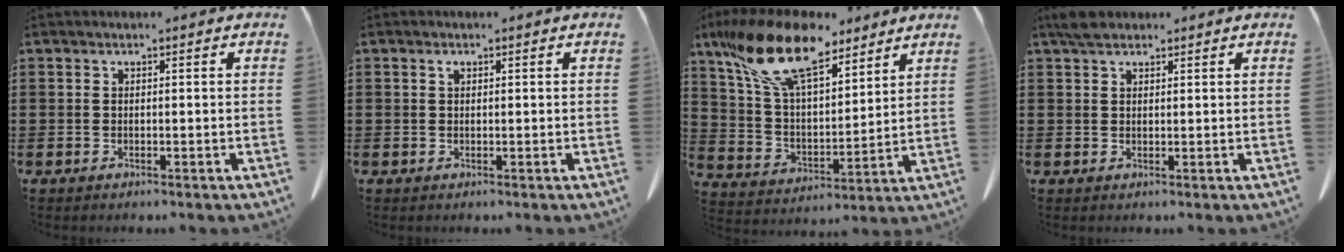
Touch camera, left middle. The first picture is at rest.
{"total": 0.7, "force": [0.3, 0.4, 0.4], "torque": [-0.004, -0.003, 0.005]}
{"total": 15.5, "force": [10.9, 6.0, 9.3], "torque": [-0.229, -0.038, 0.195]}
{"total": 2.7, "force": [2.1, 1.2, 1.3], "torque": [-0.031, 0.006, 0.040]}